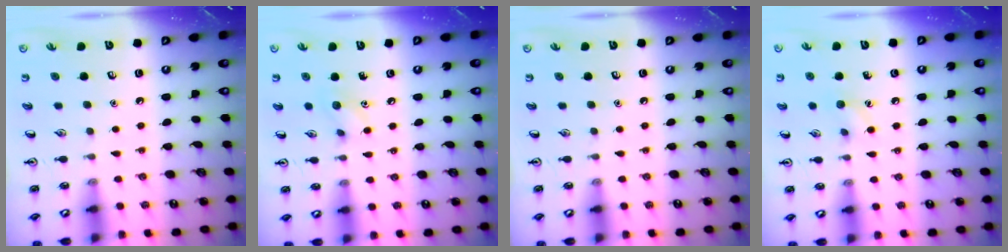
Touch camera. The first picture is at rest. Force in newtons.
{"total": 5.8, "press": 5.7, "slide": 1.1}
{"total": 0.0}
{"total": 6.1, "press": 5.8, "slide": 1.8}